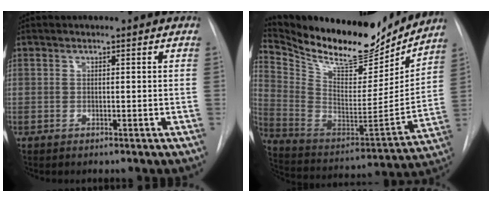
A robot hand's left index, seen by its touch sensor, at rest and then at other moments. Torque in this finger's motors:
{"motor_torque": [0.19, -0.39, 0.26, 0.06]}